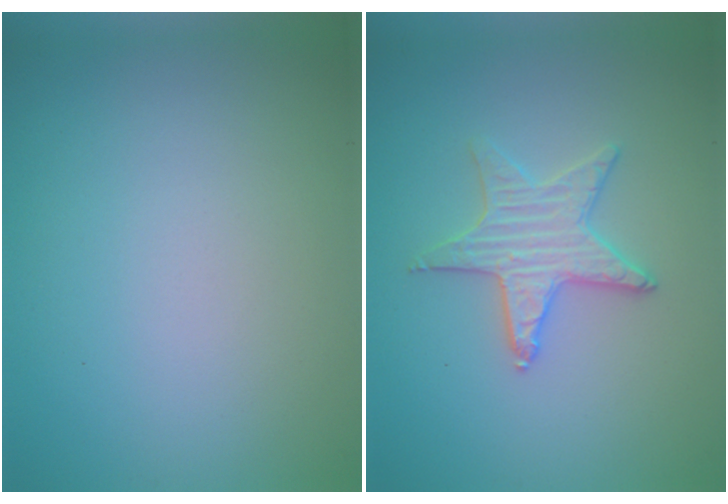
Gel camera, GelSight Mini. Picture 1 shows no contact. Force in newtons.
{"total": 2.4, "press": 2.4, "slide": 0.2}